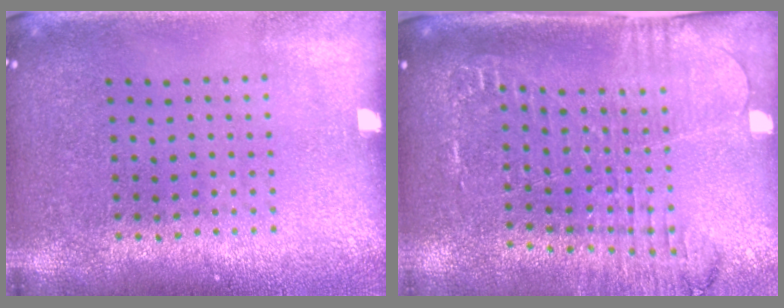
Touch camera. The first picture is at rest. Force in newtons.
{"total": 1.9, "press": 1.9, "slide": 0.4}